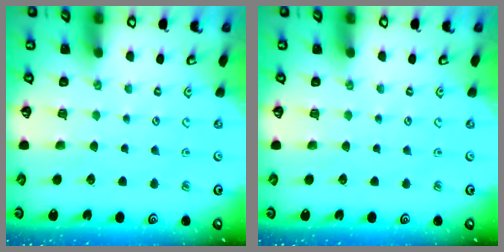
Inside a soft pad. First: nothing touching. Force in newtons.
{"total": 0.0}